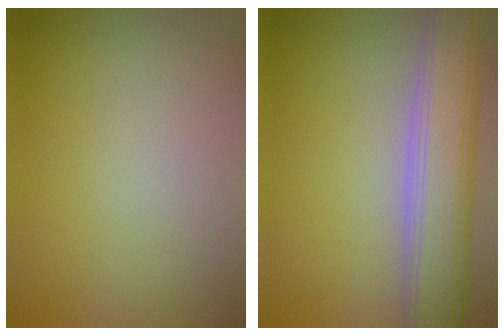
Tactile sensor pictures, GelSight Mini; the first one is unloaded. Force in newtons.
{"total": 7.5, "press": 7.4, "slide": 0.6}